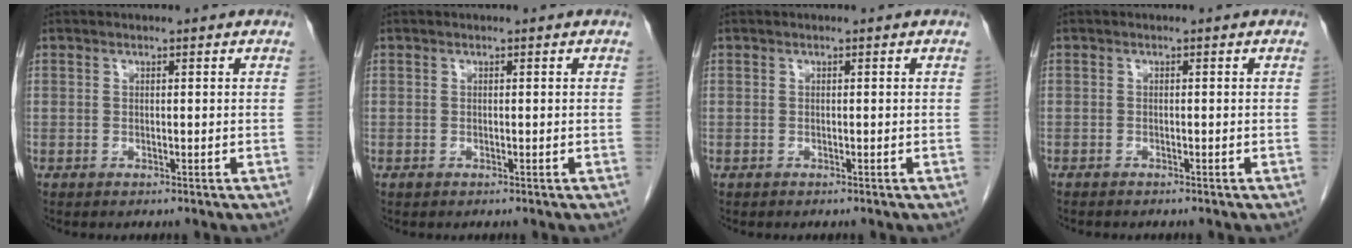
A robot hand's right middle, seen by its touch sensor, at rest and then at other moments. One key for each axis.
{"total": 0.0}
{"total": 0.0}
{"total": 1.6, "fx": -1.4, "fy": 0.4, "fz": 0.6, "tx": -0.014, "ty": -0.003, "tz": -0.016}